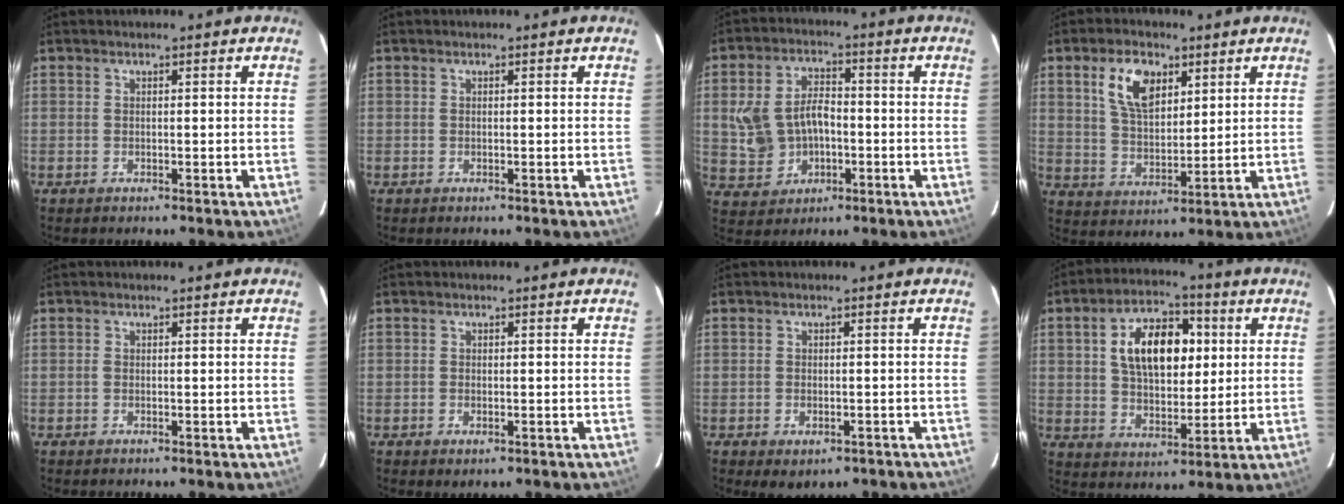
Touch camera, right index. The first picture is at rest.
{"total": 0.0}
{"total": 10.1, "force": [-1.2, 7.5, 6.6], "torque": [-0.151, 0.017, -0.003]}
{"total": 9.8, "force": [4.5, 5.5, 6.8], "torque": [-0.126, 0.013, 0.088]}
{"total": 0.0}
{"total": 1.4, "force": [-0.6, 0.9, 0.8], "torque": [-0.013, -0.003, -0.008]}
{"total": 4.1, "force": [-2.3, 2.5, 2.3], "torque": [-0.046, -0.010, -0.024]}
{"total": 13.9, "force": [3.2, 8.0, 10.9], "torque": [-0.185, 0.029, 0.058]}